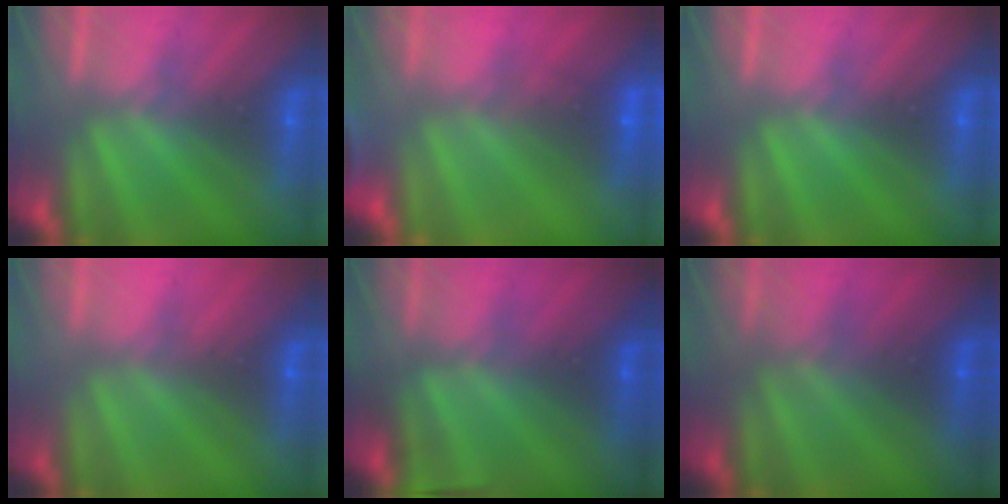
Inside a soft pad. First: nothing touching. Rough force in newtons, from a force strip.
{"total": 5.8}
{"total": 0.0}
{"total": 5.1}
{"total": 4.6}
{"total": 1.9}